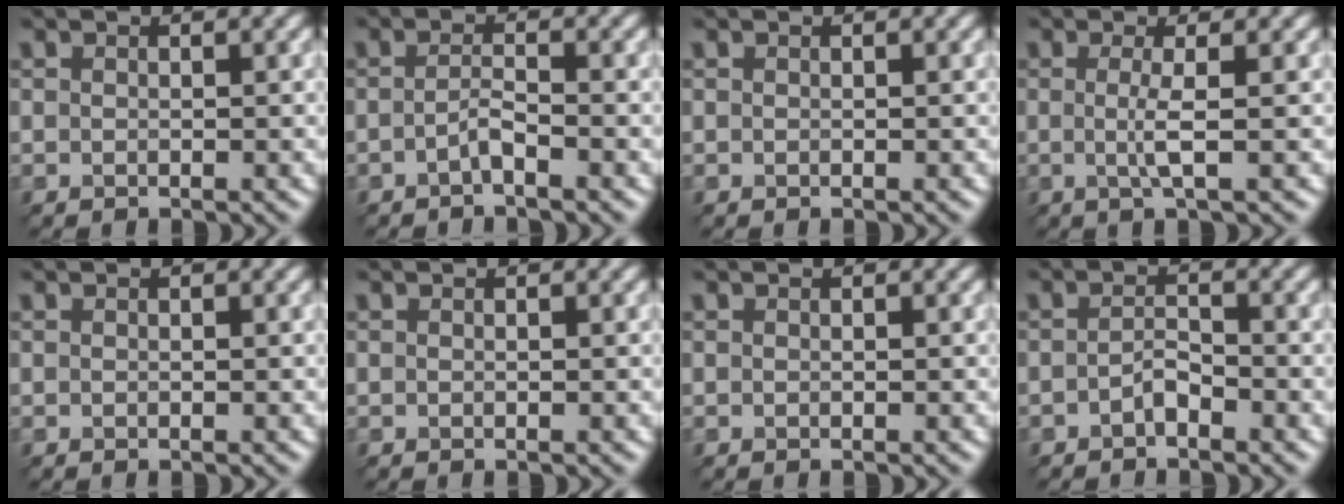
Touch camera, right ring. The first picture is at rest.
{"total": 1.5, "force": [-1.2, -0.7, 0.3], "torque": [-0.026, 0.011, -0.009]}
{"total": 0.0}
{"total": 1.4, "force": [-0.4, -0.6, 1.2], "torque": [-0.048, -0.002, 0.009]}
{"total": 0.0}
{"total": 0.0}
{"total": 0.0}
{"total": 1.4, "force": [-1.3, -0.6, -0.1], "torque": [-0.022, 0.011, -0.006]}